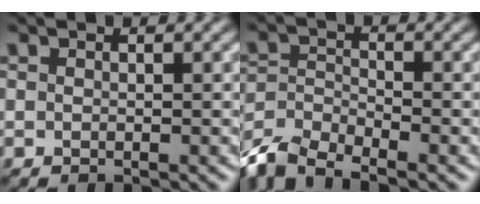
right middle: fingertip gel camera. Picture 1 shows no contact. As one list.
[{"total": 6.0, "force": [-5.1, 1.8, 2.6], "torque": [-0.053, -0.008, -0.107]}]